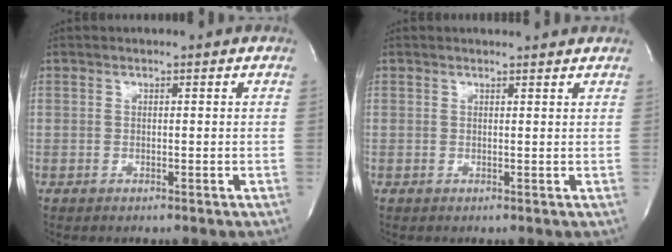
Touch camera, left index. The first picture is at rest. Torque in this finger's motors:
{"motor_torque": [0.19, -0.02, -0.02, -0.01]}